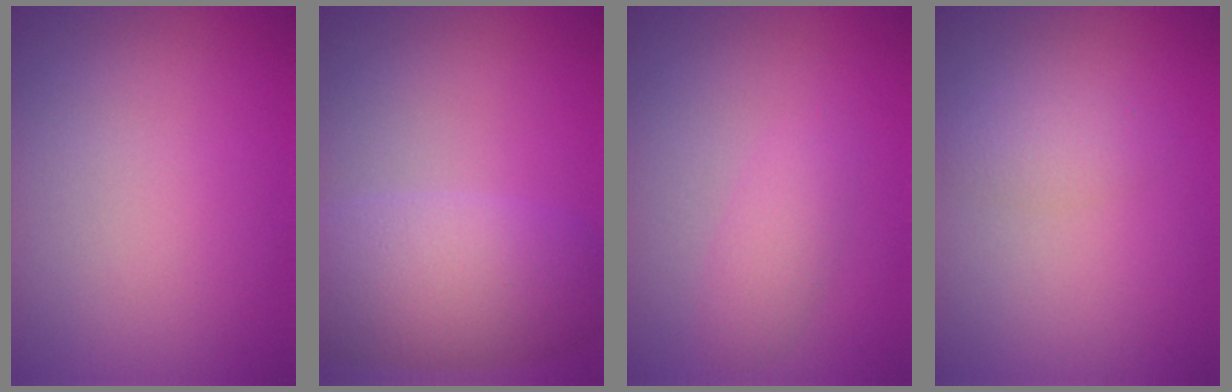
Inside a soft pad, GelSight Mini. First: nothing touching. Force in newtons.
{"total": 5.6, "press": 5.6, "slide": 0.4}
{"total": 2.0, "press": 2.0, "slide": 0.1}
{"total": 1.6, "press": 1.5, "slide": 0.2}